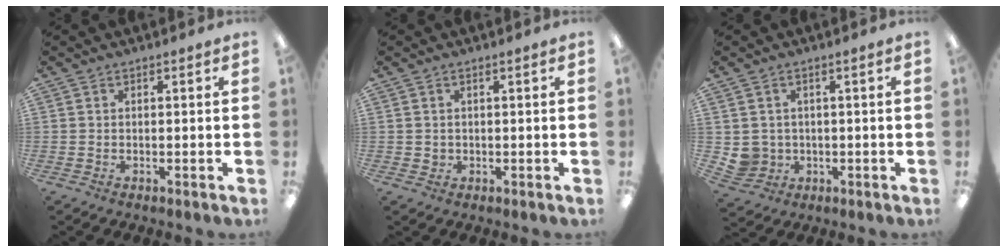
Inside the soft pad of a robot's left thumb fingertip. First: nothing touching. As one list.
[{"total": 1.0, "force": [0.4, 1.0, 0.2], "torque": [-0.005, 0.005, 0.005]}, {"total": 4.0, "force": [0.7, 4.0, 0.3], "torque": [-0.026, 0.003, 0.015]}]